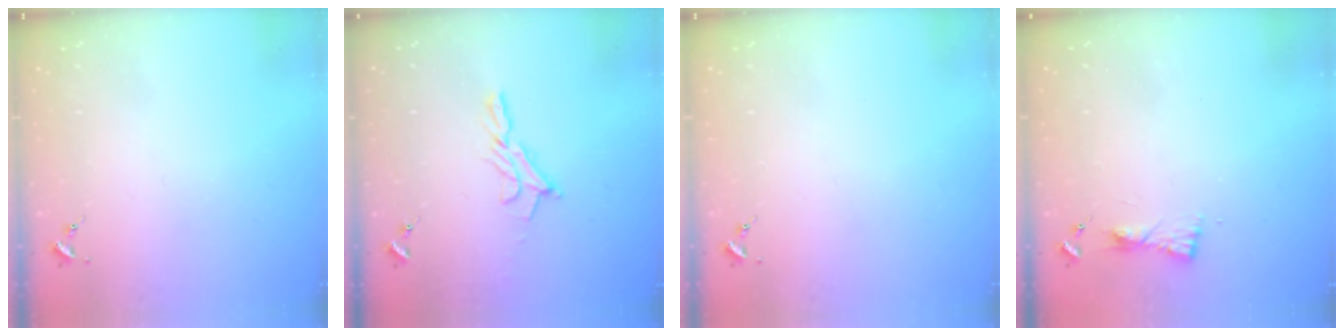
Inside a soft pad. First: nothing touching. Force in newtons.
{"total": 9.9, "press": 9.9, "slide": 0.6}
{"total": 0.0}
{"total": 4.5, "press": 4.5, "slide": 0.7}